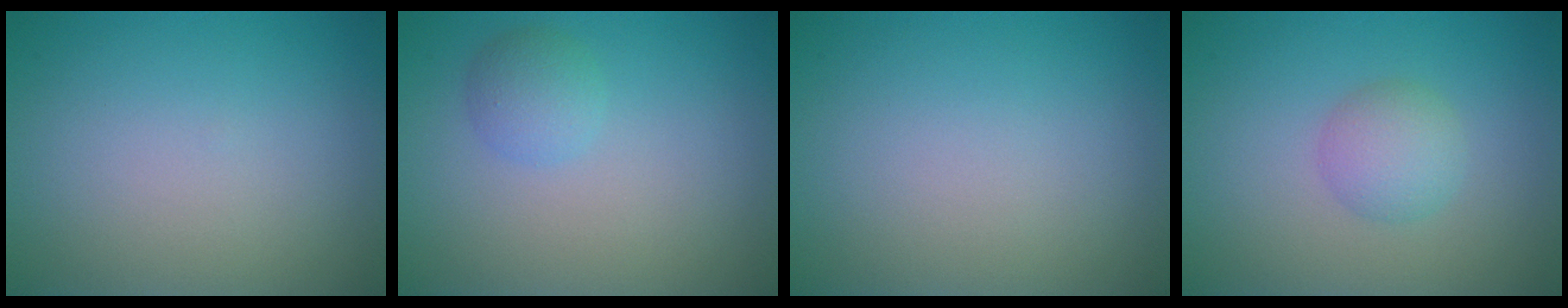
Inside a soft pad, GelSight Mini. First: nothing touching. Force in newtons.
{"total": 1.8, "press": 1.8, "slide": 0.1}
{"total": 0.0}
{"total": 2.4, "press": 2.4, "slide": 0.0}